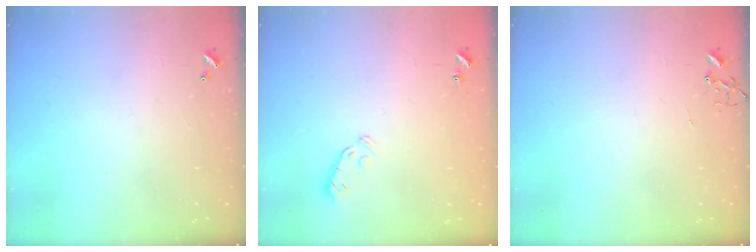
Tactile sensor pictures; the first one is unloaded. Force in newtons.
{"total": 3.6, "press": 3.4, "slide": 0.9}
{"total": 0.0}